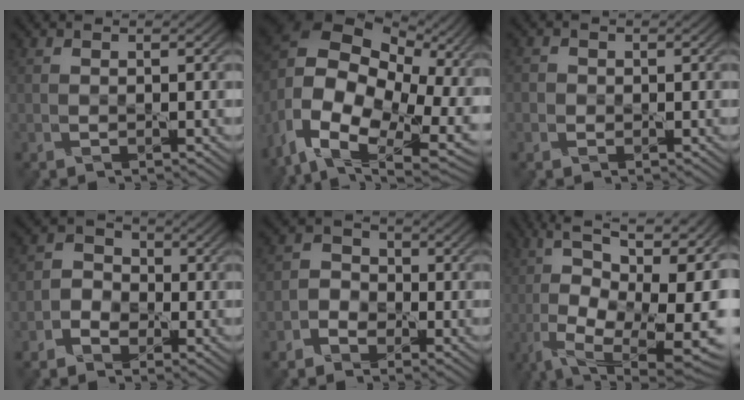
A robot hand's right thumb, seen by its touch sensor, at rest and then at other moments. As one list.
[{"total": 20.3, "force": [-1.0, 14.8, 13.7], "torque": [-0.288, -0.002, -0.015]}, {"total": 1.2, "force": [-0.1, 1.2, -0.1], "torque": [0.009, 0.003, -0.010]}, {"total": 3.3, "force": [-1.4, 2.8, 1.2], "torque": [-0.016, 0.007, -0.042]}, {"total": 3.1, "force": [-1.6, 2.5, 1.0], "torque": [-0.019, 0.006, -0.046]}, {"total": 17.1, "force": [-1.8, 6.9, 15.5], "torque": [-0.259, 0.004, -0.037]}]